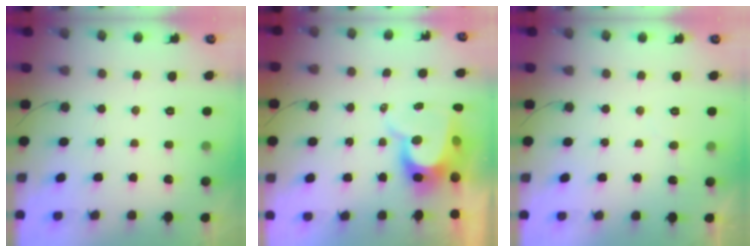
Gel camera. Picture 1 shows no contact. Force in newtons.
{"total": 9.8, "press": 9.8, "slide": 0.7}
{"total": 3.1, "press": 3.1, "slide": 0.2}